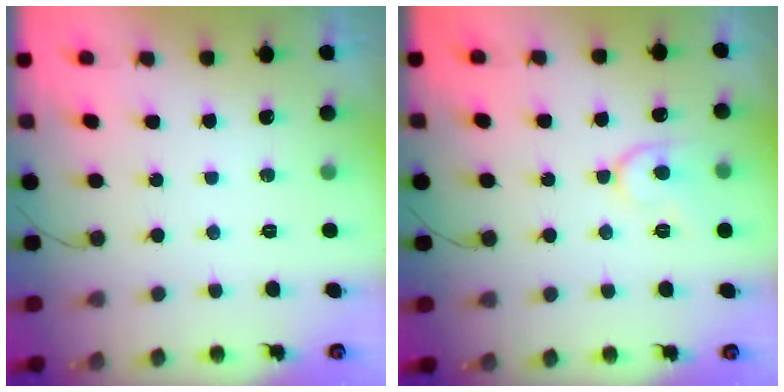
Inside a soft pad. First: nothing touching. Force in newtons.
{"total": 8.7, "press": 8.7, "slide": 0.8}